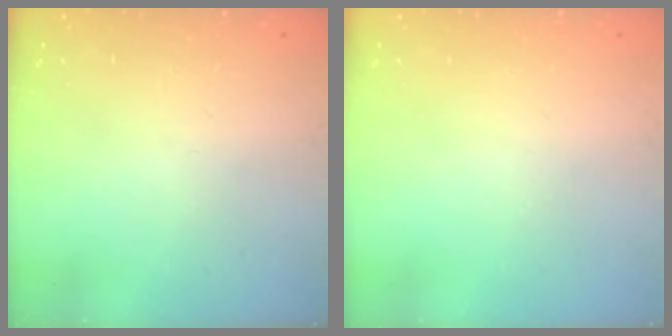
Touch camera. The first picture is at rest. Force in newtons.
{"total": 0.0}